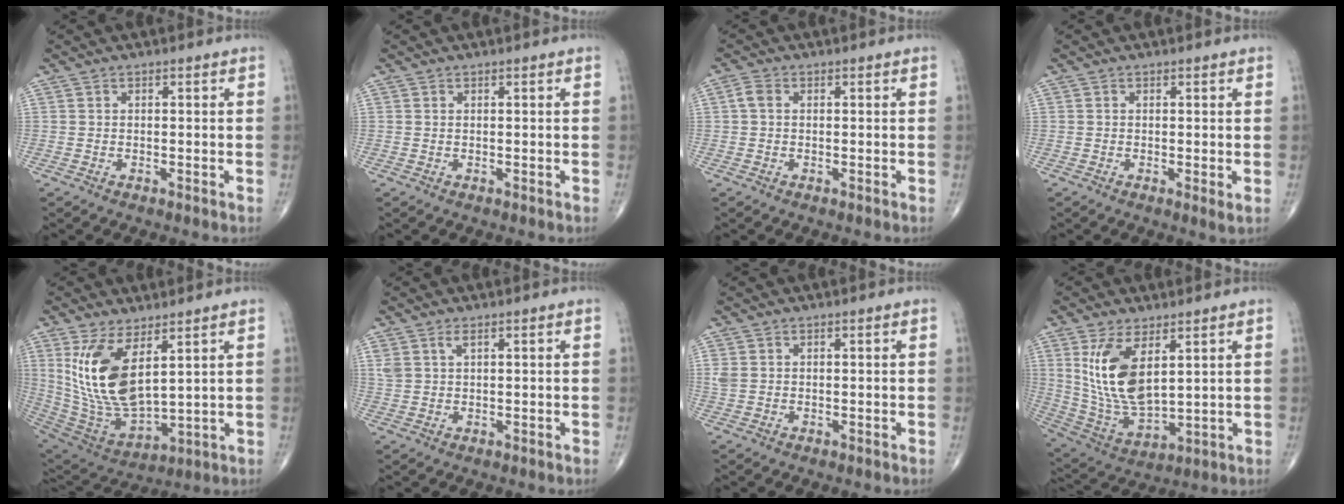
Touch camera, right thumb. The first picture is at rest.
{"total": 0.0}
{"total": 1.9, "force": [0.2, 1.3, 1.4], "torque": [-0.028, 0.006, 0.002]}
{"total": 1.5, "force": [0.1, 0.3, 1.5], "torque": [-0.026, -0.007, 0.000]}
{"total": 16.3, "force": [5.9, 7.2, 13.4], "torque": [-0.254, -0.034, 0.137]}
{"total": 2.3, "force": [1.3, 0.9, 1.6], "torque": [-0.040, 0.004, 0.036]}
{"total": 1.6, "force": [0.4, 1.2, 0.9], "torque": [-0.029, 0.005, 0.013]}
{"total": 14.1, "force": [4.7, 6.6, 11.6], "torque": [-0.221, -0.027, 0.112]}